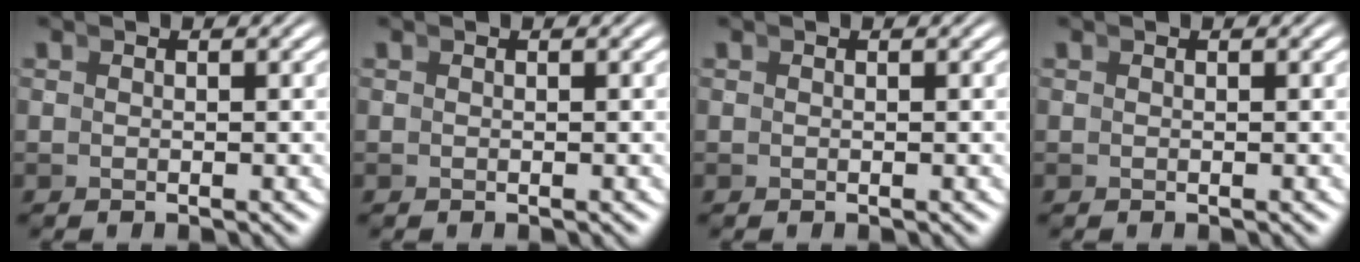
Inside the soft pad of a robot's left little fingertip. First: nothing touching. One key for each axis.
{"total": 0.0}
{"total": 0.0}
{"total": 0.0}